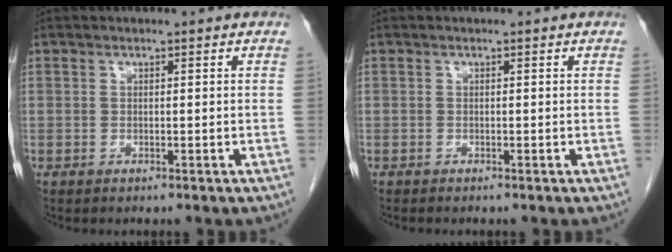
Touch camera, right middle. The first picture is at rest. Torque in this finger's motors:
{"motor_torque": [0.24, -0.04, 0.04, 0.01]}